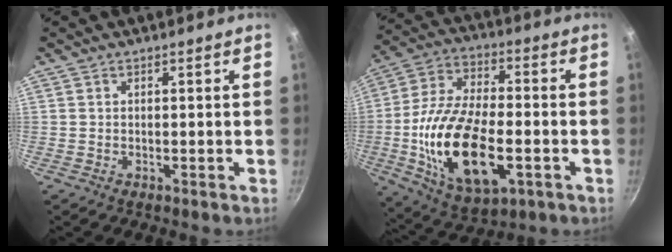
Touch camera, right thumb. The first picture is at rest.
{"total": 21.9, "force": [-4.9, 10.9, 18.4], "torque": [-0.342, 0.017, -0.083]}